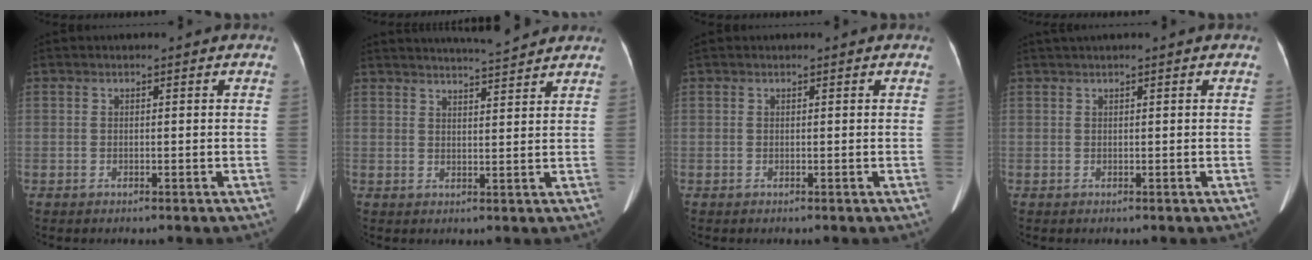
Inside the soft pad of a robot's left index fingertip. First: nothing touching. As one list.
[{"total": 6.5, "force": [6.2, -0.4, 1.9], "torque": [-0.037, 0.008, 0.087]}, {"total": 0.0}, {"total": 1.0, "force": [0.7, -0.2, 0.7], "torque": [-0.019, 0.017, 0.020]}]